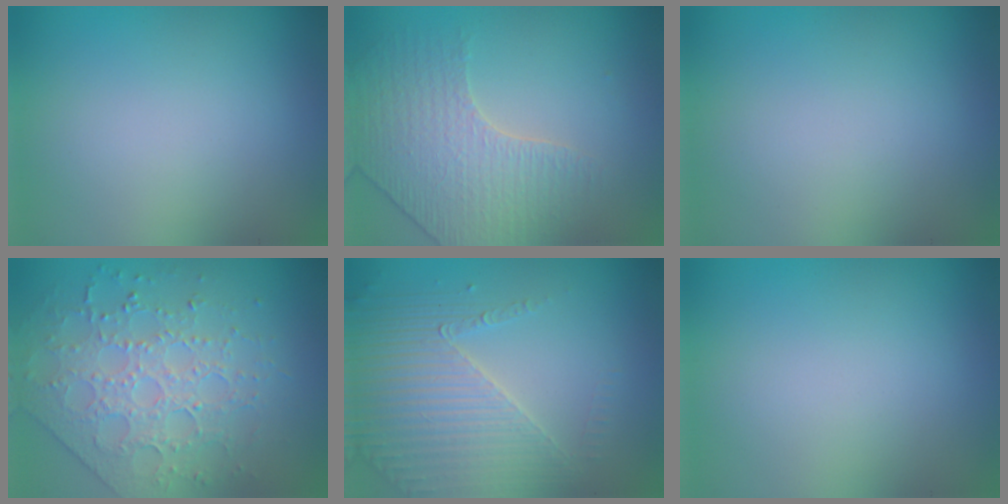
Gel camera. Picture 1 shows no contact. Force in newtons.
{"total": 3.8, "press": 3.6, "slide": 1.2}
{"total": 0.0}
{"total": 4.0, "press": 4.0, "slide": 0.1}
{"total": 4.2, "press": 3.9, "slide": 1.4}
{"total": 0.0}